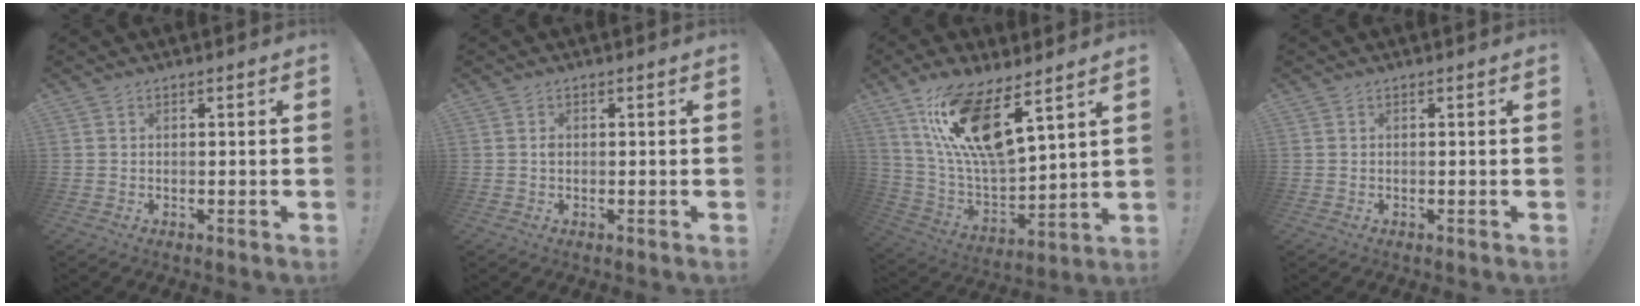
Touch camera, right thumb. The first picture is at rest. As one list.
[{"total": 0.7, "force": [-0.1, 0.6, 0.4], "torque": [-0.014, 0.006, -0.001]}, {"total": 17.8, "force": [11.0, 5.5, 12.9], "torque": [-0.256, -0.070, 0.189]}, {"total": 0.0}]